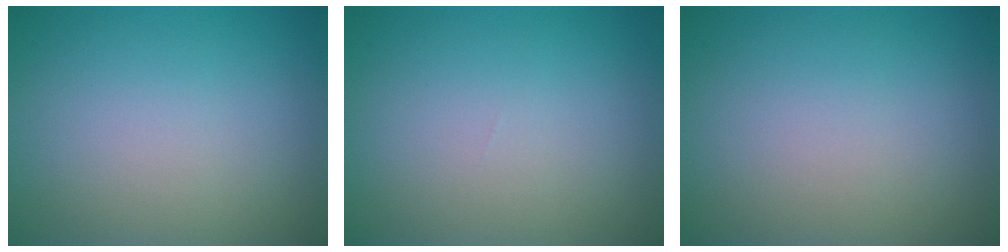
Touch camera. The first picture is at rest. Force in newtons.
{"total": 0.0}
{"total": 0.0}